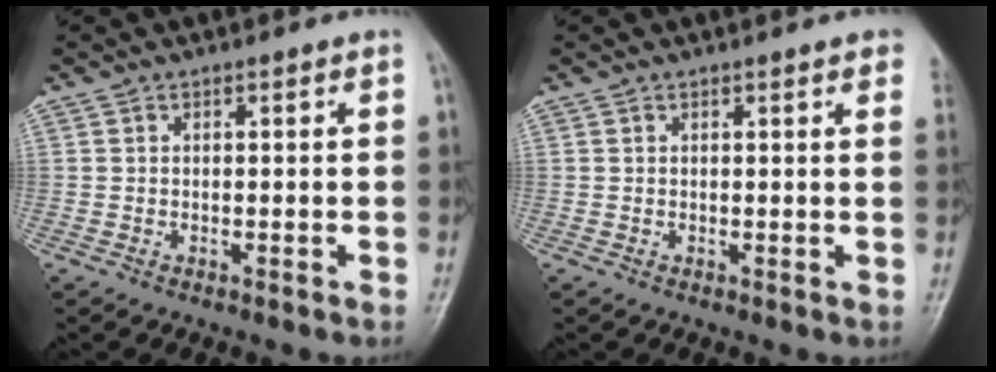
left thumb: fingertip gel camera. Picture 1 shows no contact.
{"total": 4.0, "force": [2.9, 0.7, 2.8], "torque": [-0.023, 0.001, 0.023]}